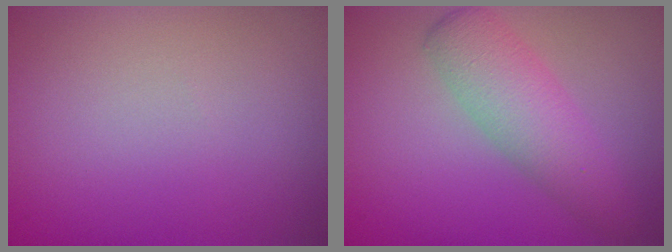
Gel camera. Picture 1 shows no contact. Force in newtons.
{"total": 4.5, "press": 4.5, "slide": 0.1}